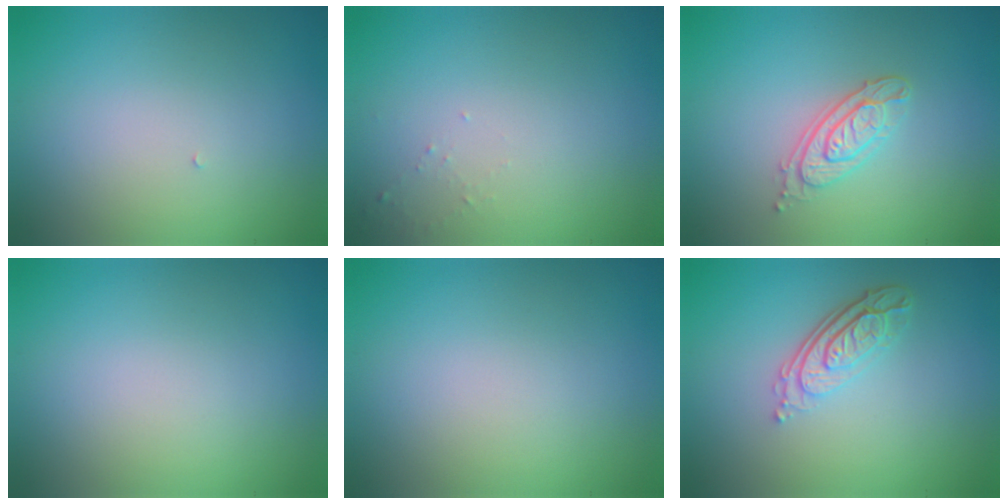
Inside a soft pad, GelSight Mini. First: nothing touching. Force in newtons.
{"total": 0.7, "press": 0.6, "slide": 0.2}
{"total": 2.9, "press": 2.6, "slide": 1.4}
{"total": 0.0}
{"total": 0.0}
{"total": 3.9, "press": 2.8, "slide": 2.7}